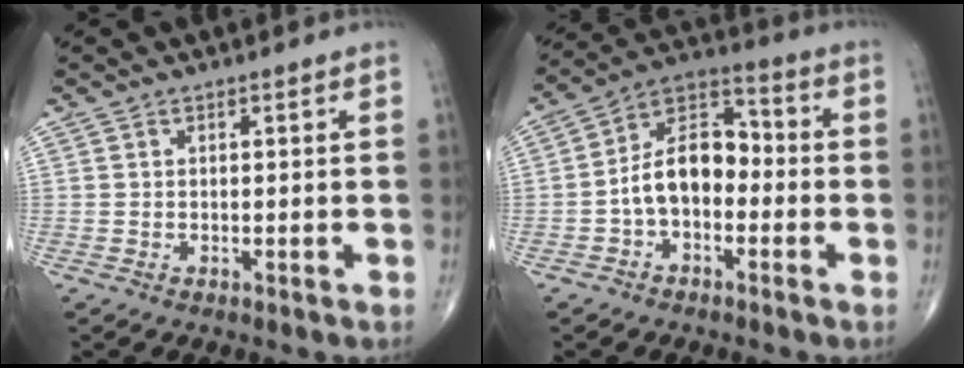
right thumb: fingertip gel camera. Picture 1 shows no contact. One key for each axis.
{"total": 11.6, "fx": -2.1, "fy": 7.4, "fz": 8.7, "tx": -0.129, "ty": 0.046, "tz": -0.051}